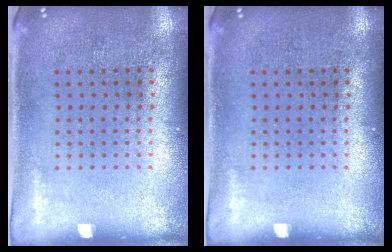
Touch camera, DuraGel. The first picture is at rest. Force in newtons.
{"total": 0.0}